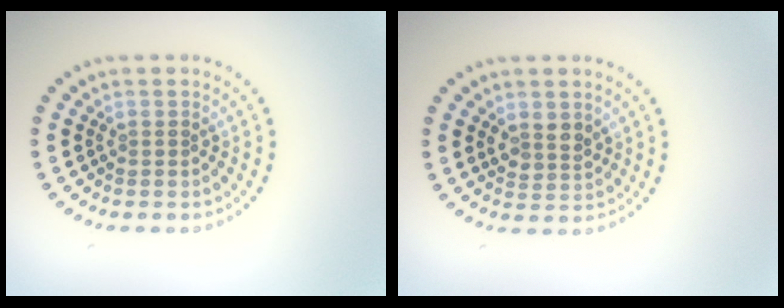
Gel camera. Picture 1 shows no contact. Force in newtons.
{"total": 2.0, "press": 1.8, "slide": 0.9}